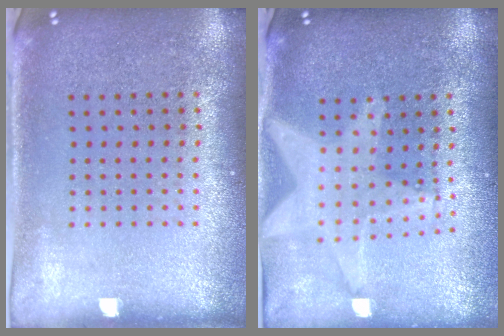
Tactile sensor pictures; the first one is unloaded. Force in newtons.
{"total": 1.5, "press": 1.4, "slide": 0.4}